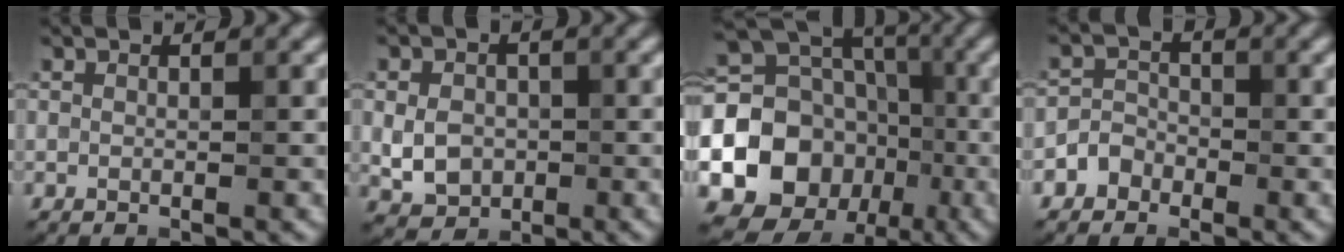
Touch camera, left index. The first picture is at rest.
{"total": 3.7, "force": [-0.4, 3.0, 2.2], "torque": [-0.041, -0.004, -0.007]}
{"total": 15.0, "force": [-3.3, 13.1, 6.6], "torque": [-0.138, -0.006, -0.082]}
{"total": 1.8, "force": [-1.1, 1.4, 0.2], "torque": [0.008, 0.010, -0.025]}